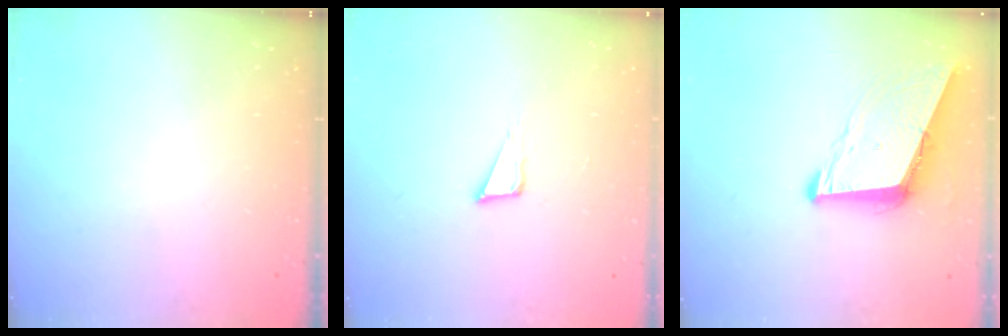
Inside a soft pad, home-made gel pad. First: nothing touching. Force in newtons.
{"total": 3.8, "press": 3.7, "slide": 0.9}
{"total": 8.9, "press": 8.0, "slide": 3.7}